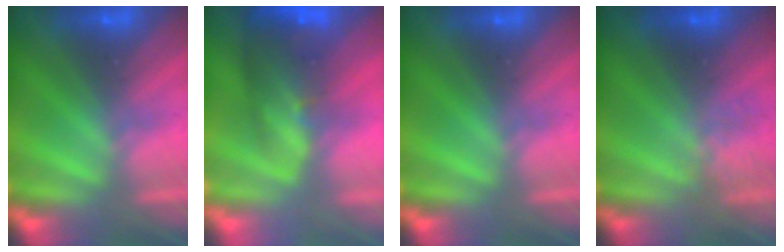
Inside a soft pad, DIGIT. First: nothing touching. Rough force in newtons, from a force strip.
{"total": 10.9}
{"total": 0.0}
{"total": 1.9}